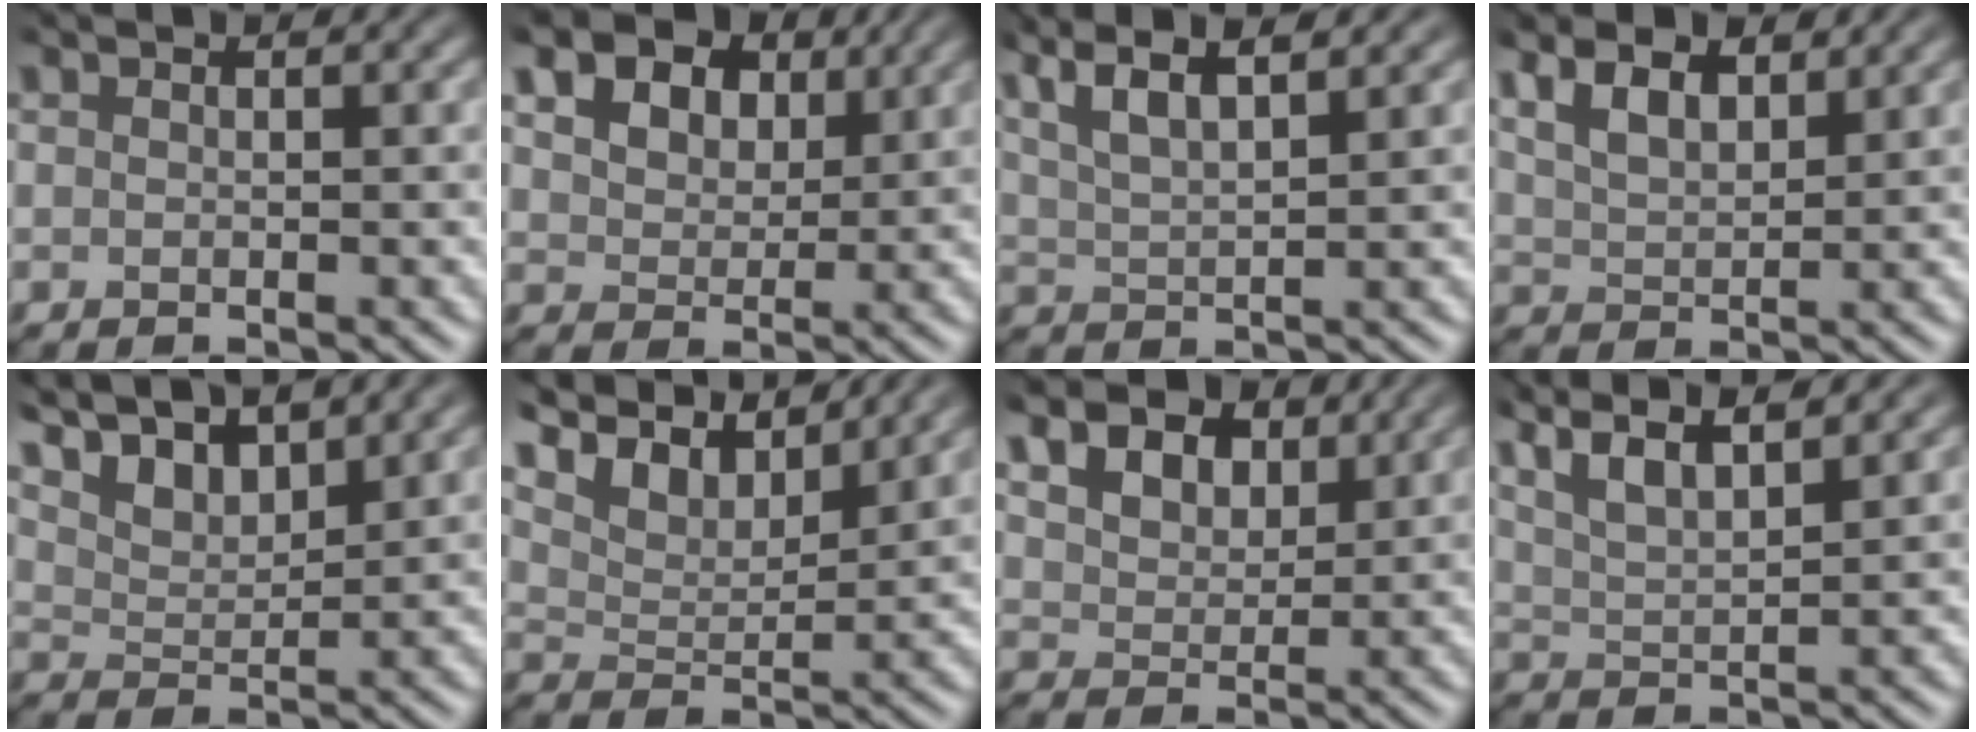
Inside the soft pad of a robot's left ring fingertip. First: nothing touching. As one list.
[{"total": 11.0, "force": [5.9, 7.1, 6.1], "torque": [-0.115, 0.039, 0.087]}, {"total": 5.1, "force": [3.3, 1.2, 3.7], "torque": [-0.070, 0.029, 0.047]}, {"total": 4.4, "force": [2.8, 1.7, 2.9], "torque": [-0.065, 0.014, 0.049]}, {"total": 7.8, "force": [6.0, 2.9, 4.0], "torque": [-0.091, 0.023, 0.096]}, {"total": 8.5, "force": [7.4, 2.1, 3.6], "torque": [-0.095, 0.009, 0.107]}, {"total": 9.6, "force": [5.6, 5.9, 5.0], "torque": [-0.112, 0.031, 0.088]}, {"total": 7.4, "force": [5.2, 2.2, 4.7], "torque": [-0.084, 0.033, 0.065]}]